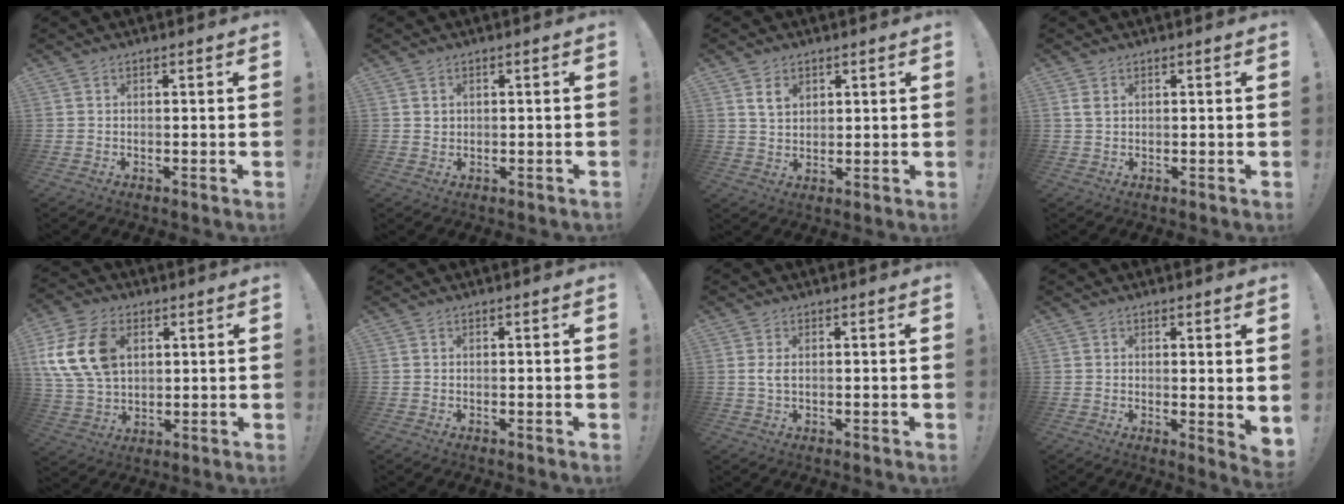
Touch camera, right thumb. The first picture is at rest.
{"total": 1.4, "force": [0.5, 1.3, 0.2], "torque": [0.003, 0.000, 0.007]}
{"total": 5.6, "force": [2.8, 4.0, 2.7], "torque": [-0.034, -0.008, 0.050]}
{"total": 2.1, "force": [1.0, 1.3, 1.4], "torque": [-0.023, 0.001, 0.016]}
{"total": 17.6, "force": [5.0, 12.4, 11.4], "torque": [-0.219, -0.011, 0.095]}
{"total": 0.0}
{"total": 2.3, "force": [0.3, 0.9, 2.1], "torque": [-0.032, 0.000, 0.004]}
{"total": 3.1, "force": [1.6, 0.6, 2.6], "torque": [-0.021, -0.017, 0.027]}